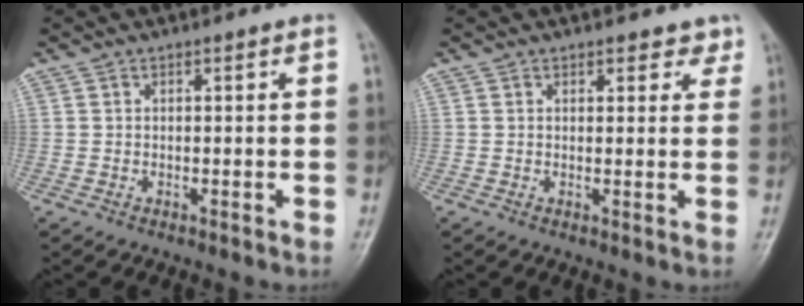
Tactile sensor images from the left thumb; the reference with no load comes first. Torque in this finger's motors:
{"motor_torque": [-0.05, -0.29, -0.49, -0.03, 0.03]}